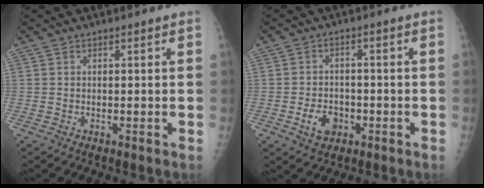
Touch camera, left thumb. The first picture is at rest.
{"total": 6.1, "force": [-2.5, 4.5, 3.2], "torque": [-0.038, 0.016, -0.039]}